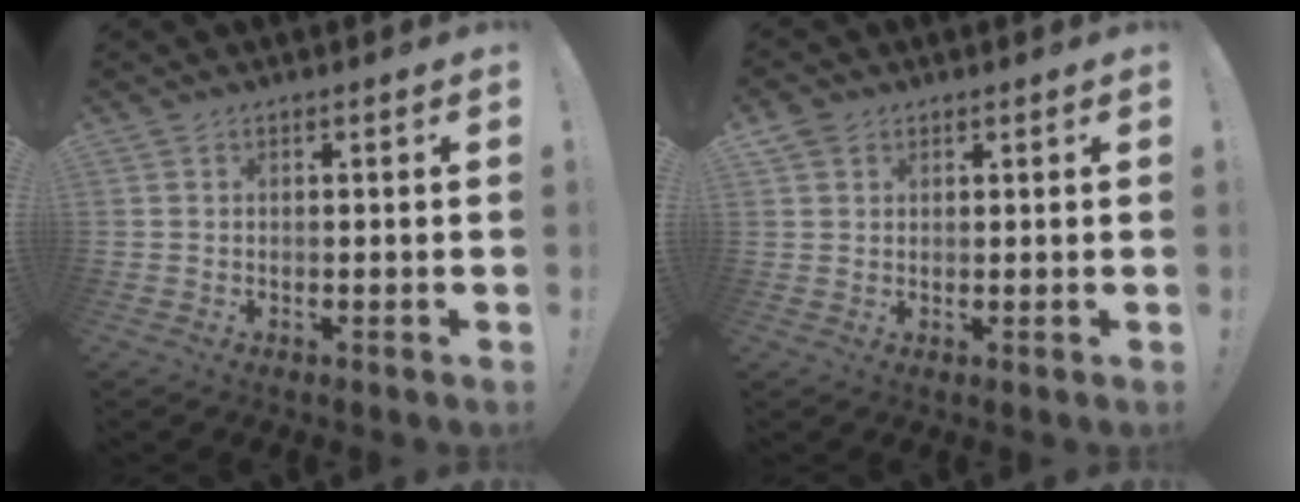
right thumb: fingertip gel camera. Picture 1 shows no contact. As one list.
[{"total": 2.8, "force": [1.8, 2.1, 0.4], "torque": [0.002, -0.008, 0.033]}]